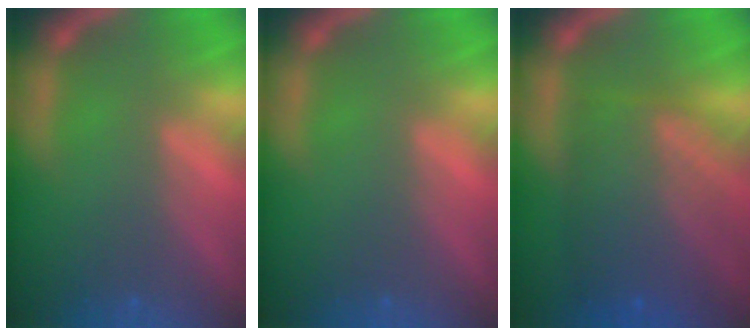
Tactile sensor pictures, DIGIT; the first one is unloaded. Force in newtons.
{"total": 0.0}
{"total": 8.1}